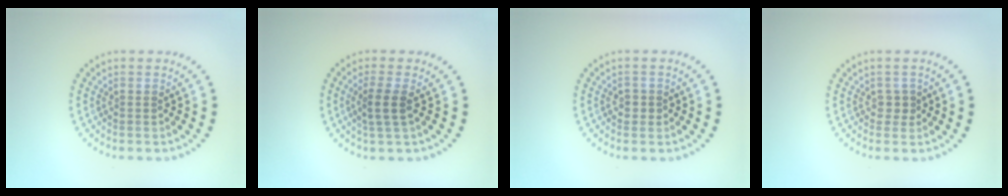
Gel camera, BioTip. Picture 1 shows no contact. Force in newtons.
{"total": 2.2, "press": 1.7, "slide": 1.4}
{"total": 1.2, "press": 1.0, "slide": 0.6}
{"total": 1.1, "press": 1.0, "slide": 0.6}